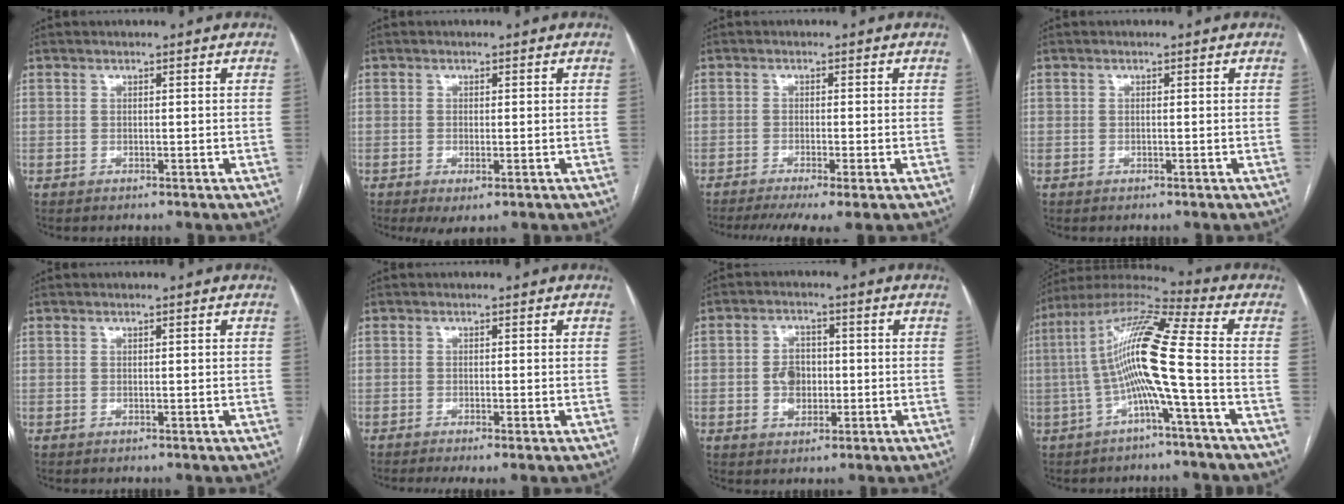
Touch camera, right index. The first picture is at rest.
{"total": 2.4, "force": [-0.9, 0.8, 2.1], "torque": [-0.031, -0.006, -0.010]}
{"total": 7.3, "force": [-5.1, 0.6, 5.1], "torque": [-0.082, -0.013, -0.084]}
{"total": 0.0}
{"total": 0.0}
{"total": 2.7, "force": [-1.6, 0.3, 2.1], "torque": [-0.036, -0.010, -0.028]}
{"total": 4.9, "force": [-0.5, 3.7, 3.2], "torque": [-0.058, 0.009, -0.005]}
{"total": 12.9, "force": [-1.8, -0.5, 12.8], "torque": [-0.245, 0.028, -0.045]}